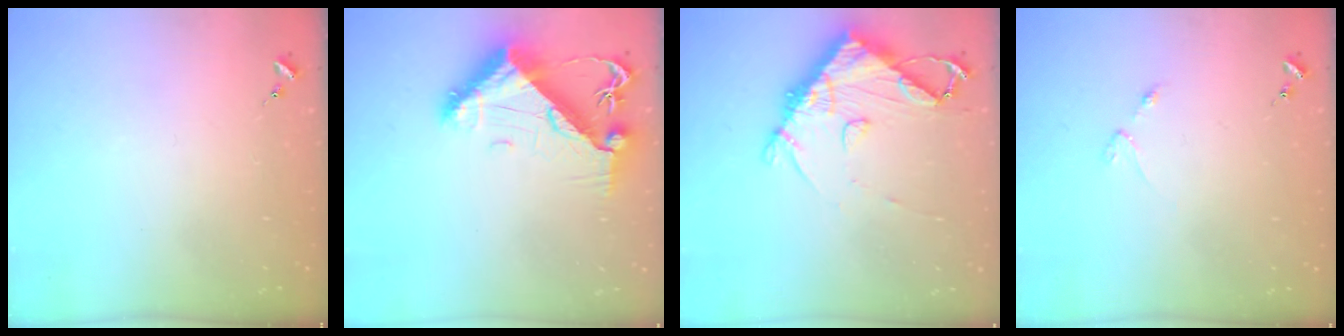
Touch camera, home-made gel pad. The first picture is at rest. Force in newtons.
{"total": 10.5, "press": 10.4, "slide": 1.3}
{"total": 11.0, "press": 10.9, "slide": 1.4}
{"total": 2.5, "press": 2.4, "slide": 0.4}